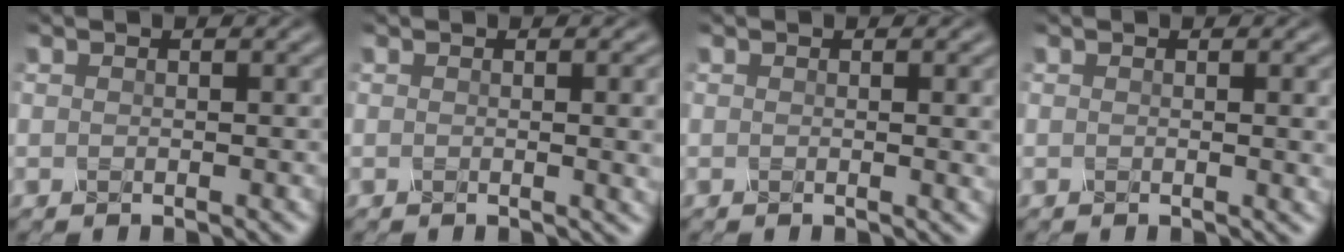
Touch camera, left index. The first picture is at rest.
{"total": 4.3, "force": [0.3, 1.6, 4.0], "torque": [-0.027, 0.006, 0.004]}
{"total": 2.5, "force": [0.3, 0.9, 2.3], "torque": [-0.017, 0.001, 0.002]}
{"total": 2.6, "force": [0.3, 0.9, 2.4], "torque": [-0.019, 0.002, 0.002]}